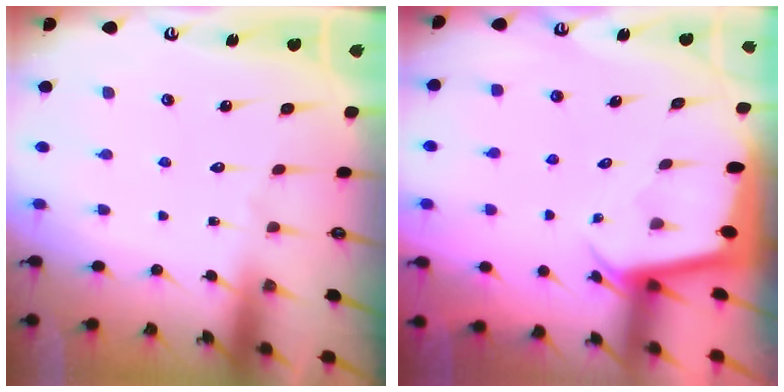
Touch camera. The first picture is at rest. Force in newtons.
{"total": 2.2, "press": 2.2, "slide": 0.1}